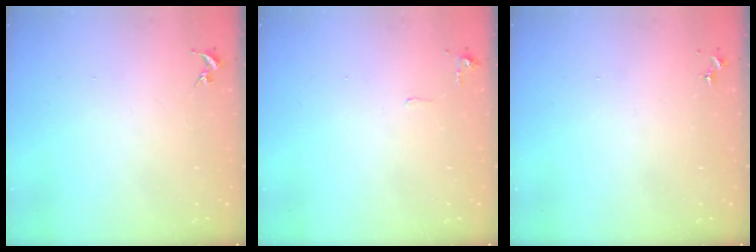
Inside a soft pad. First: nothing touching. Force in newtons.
{"total": 5.0, "press": 5.0, "slide": 0.8}
{"total": 0.0}